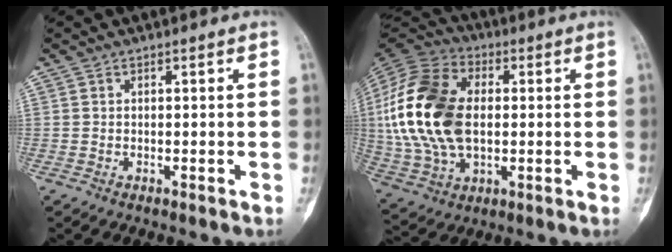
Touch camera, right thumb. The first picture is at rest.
{"total": 23.6, "force": [1.3, 14.7, 18.3], "torque": [-0.381, 0.004, 0.025]}